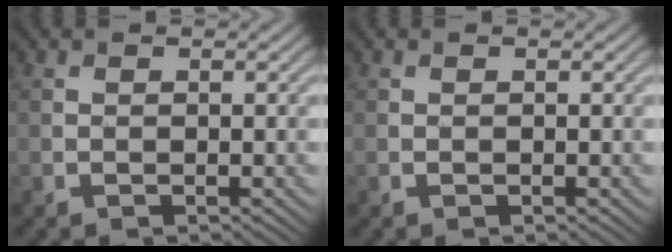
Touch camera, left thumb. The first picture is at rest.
{"total": 0.0}